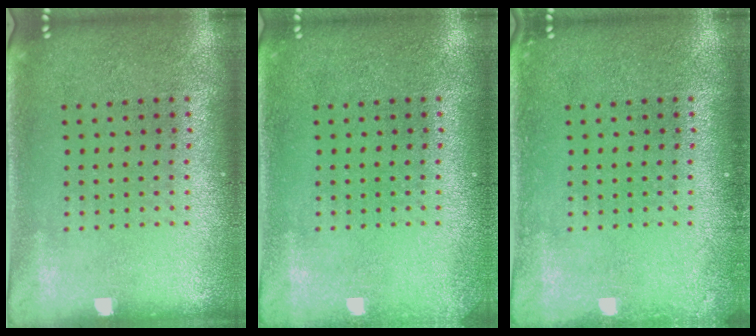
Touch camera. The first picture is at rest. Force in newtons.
{"total": 1.0, "press": 1.0, "slide": 0.1}
{"total": 0.8, "press": 0.8, "slide": 0.1}